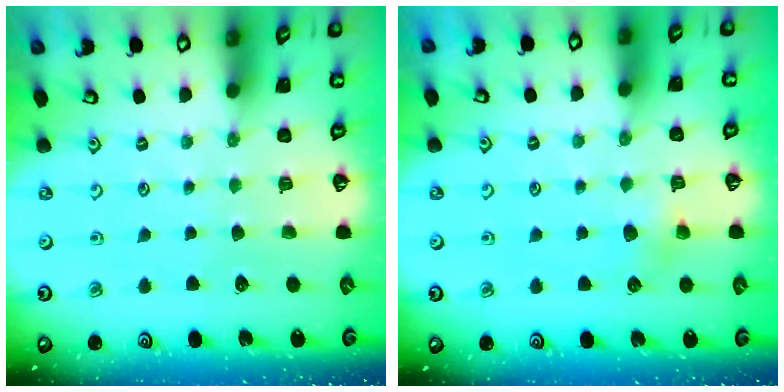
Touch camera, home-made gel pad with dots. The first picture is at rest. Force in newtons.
{"total": 4.6, "press": 4.5, "slide": 0.9}